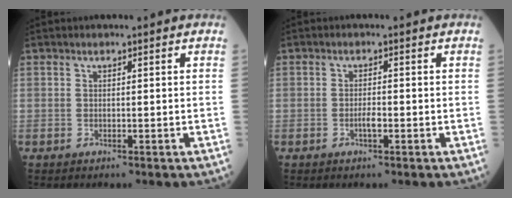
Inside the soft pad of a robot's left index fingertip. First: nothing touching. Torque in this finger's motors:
{"motor_torque": [0.24, 0.18, 0.01, 0.01]}